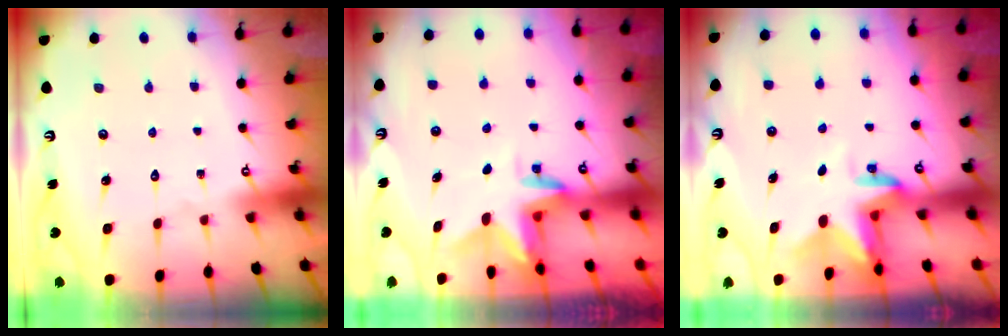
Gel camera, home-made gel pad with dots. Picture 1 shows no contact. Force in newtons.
{"total": 3.0, "press": 3.0, "slide": 0.2}
{"total": 3.0, "press": 3.0, "slide": 0.4}